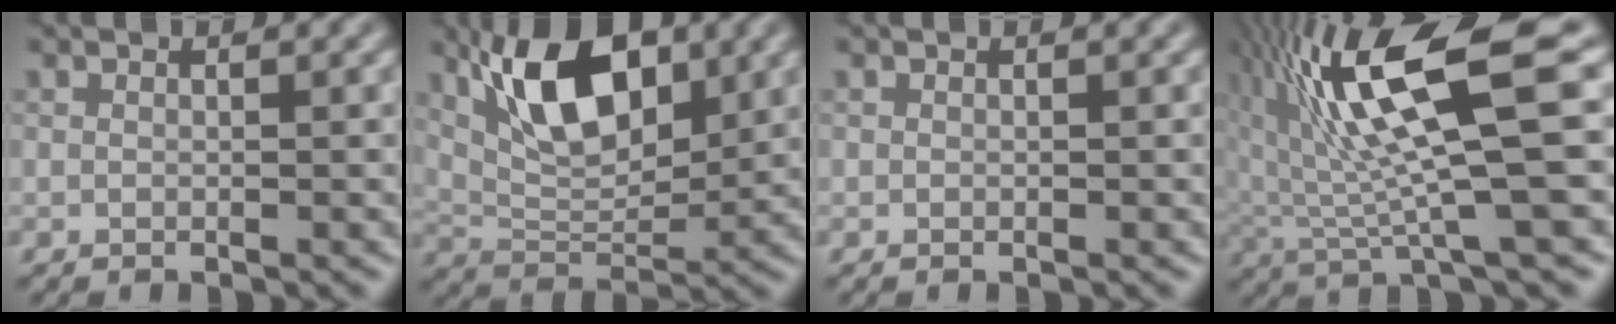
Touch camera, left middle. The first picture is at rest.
{"total": 8.2, "force": [3.3, 4.0, 6.4], "torque": [-0.109, 0.006, 0.065]}
{"total": 0.0}
{"total": 11.8, "force": [2.4, 2.1, 11.4], "torque": [-0.201, 0.014, 0.056]}